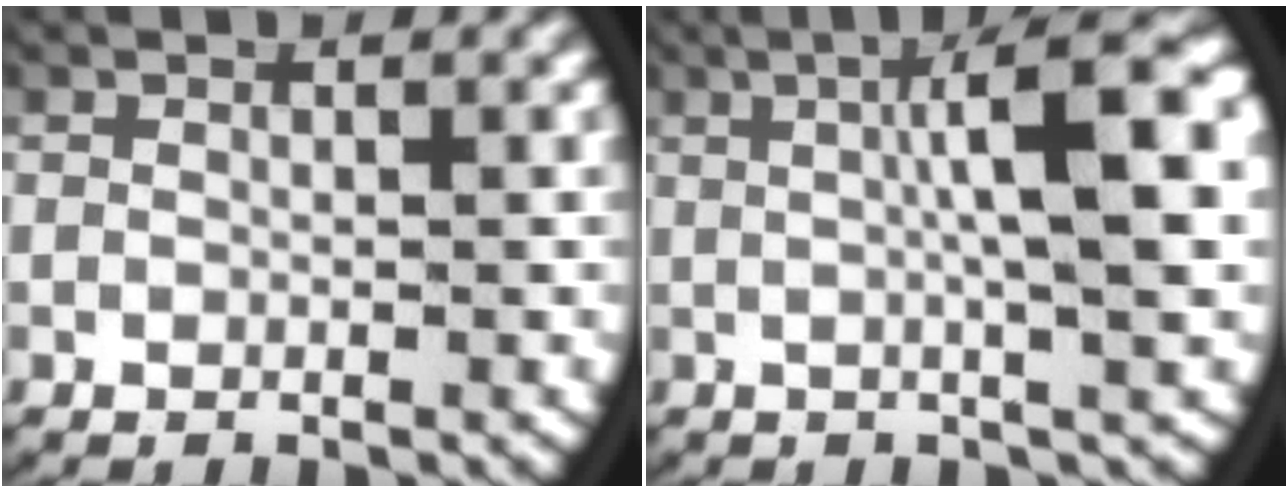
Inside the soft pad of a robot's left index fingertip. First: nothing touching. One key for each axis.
{"total": 8.3, "fx": 2.0, "fy": 2.0, "fz": 7.8, "tx": -0.120, "ty": 0.020, "tz": 0.025}